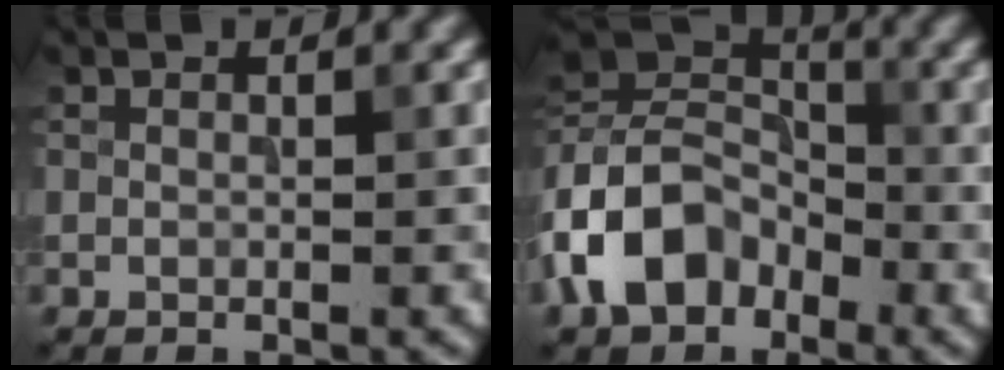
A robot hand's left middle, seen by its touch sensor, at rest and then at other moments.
{"total": 8.1, "force": [-3.4, 5.8, 4.5], "torque": [-0.081, 0.011, -0.082]}